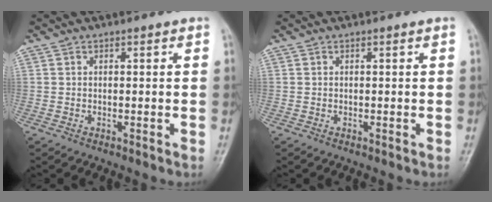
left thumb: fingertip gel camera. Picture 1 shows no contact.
{"total": 0.0}